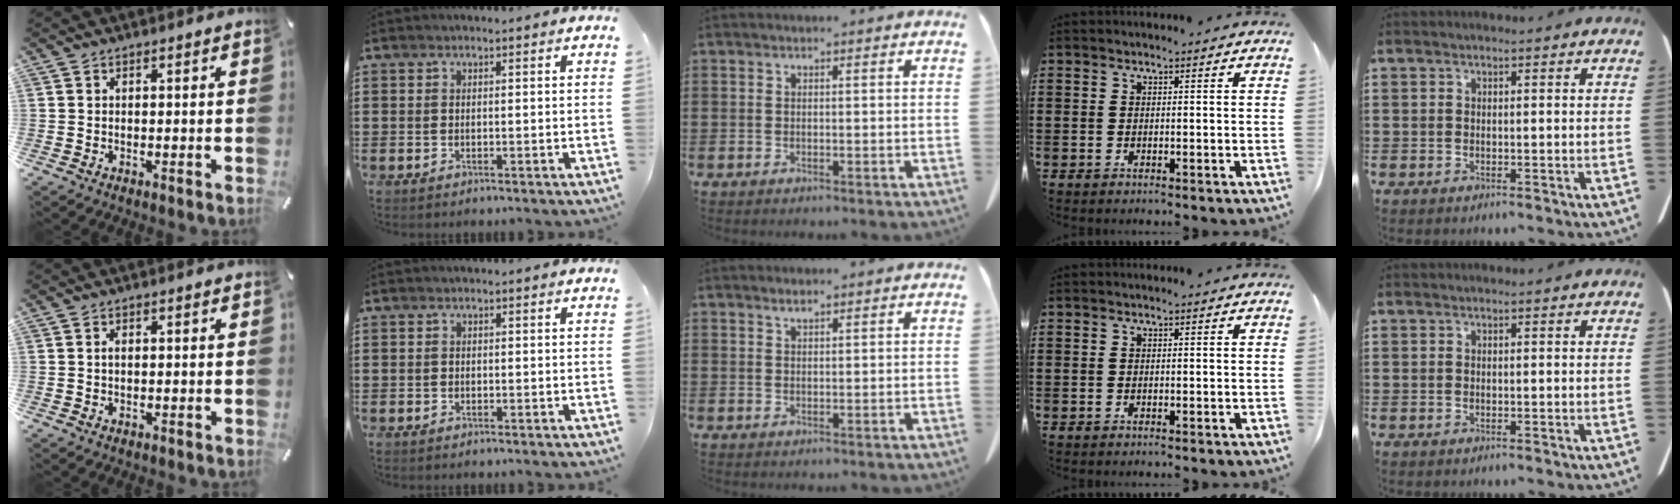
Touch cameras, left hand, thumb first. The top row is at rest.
{"thumb": {"total": 1.2, "force": [0.0, 0.6, 1.0], "torque": [-0.020, 0.003, -0.001]}, "index": {"total": 0.5, "force": [-0.4, 0.3, 0.0], "torque": [-0.002, 0.001, -0.009]}, "middle": {"total": 1.2, "force": [1.0, 0.1, 0.6], "torque": [-0.014, -0.001, 0.018]}}